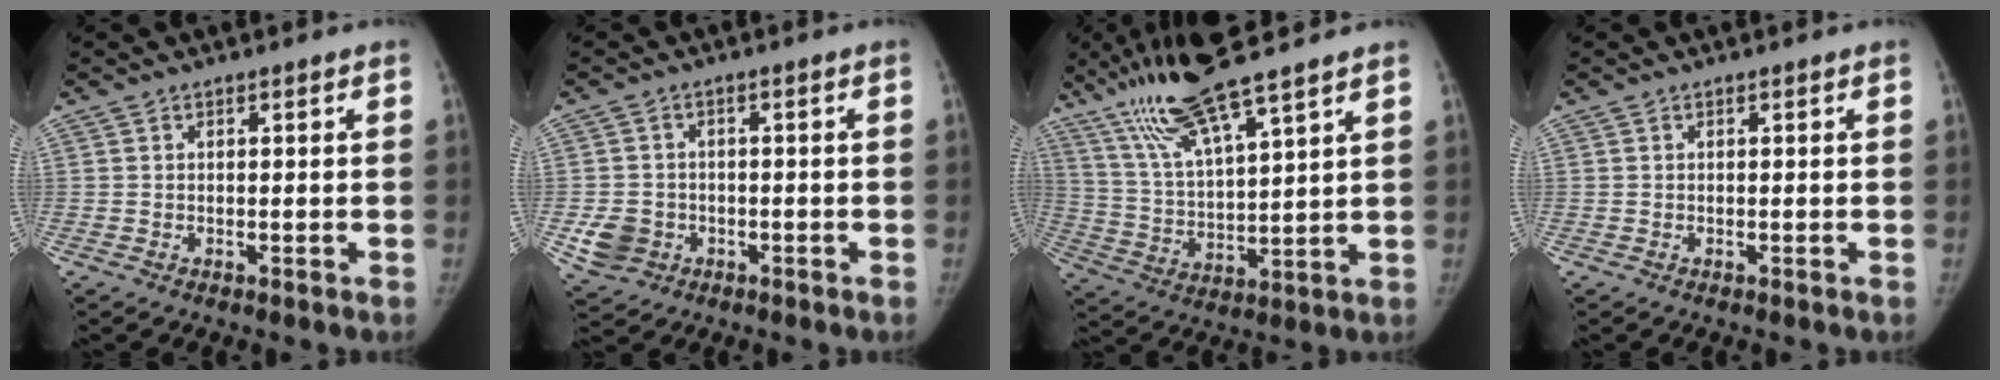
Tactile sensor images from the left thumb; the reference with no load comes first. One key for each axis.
{"total": 5.5, "fx": -1.6, "fy": 4.8, "fz": 2.0, "tx": -0.030, "ty": 0.006, "tz": -0.023}
{"total": 15.7, "fx": 11.6, "fy": 1.7, "fz": 10.5, "tx": -0.194, "ty": -0.044, "tz": 0.225}
{"total": 0.0}